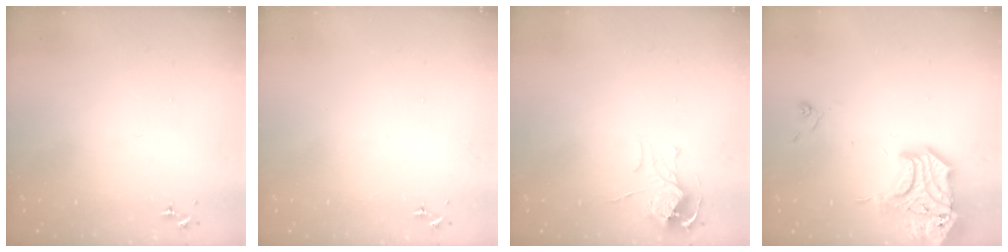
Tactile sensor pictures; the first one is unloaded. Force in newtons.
{"total": 0.0}
{"total": 7.0, "press": 7.0, "slide": 0.6}
{"total": 21.9, "press": 21.7, "slide": 2.9}